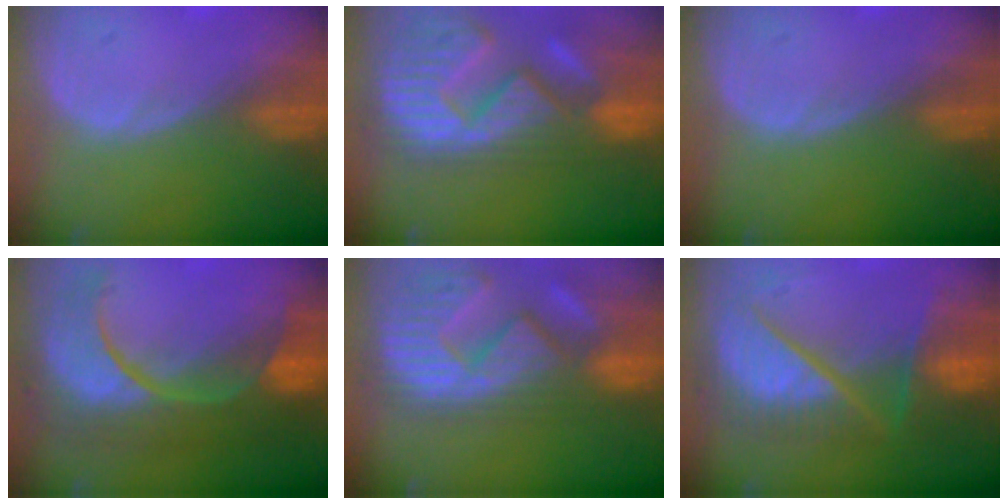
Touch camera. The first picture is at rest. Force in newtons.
{"total": 15.4, "press": 12.7, "slide": 8.7}
{"total": 0.0}
{"total": 12.5, "press": 12.4, "slide": 1.3}
{"total": 14.2, "press": 12.1, "slide": 7.5}
{"total": 10.9, "press": 10.9, "slide": 1.4}